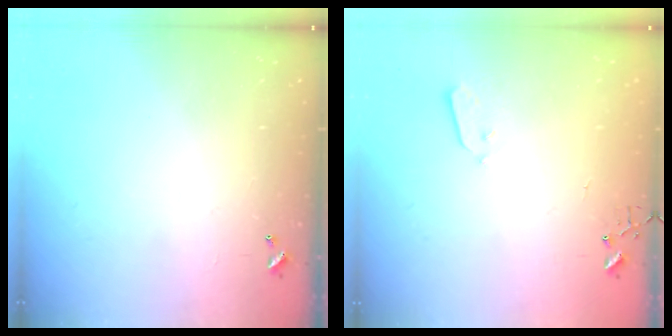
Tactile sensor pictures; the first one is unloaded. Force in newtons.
{"total": 3.6, "press": 3.6, "slide": 0.2}